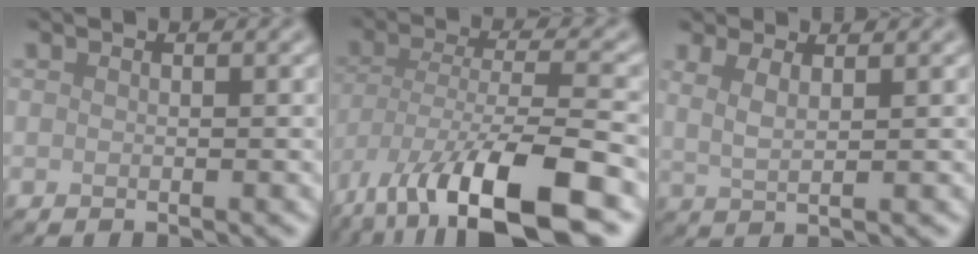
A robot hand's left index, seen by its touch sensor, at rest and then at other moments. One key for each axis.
{"total": 12.6, "fx": -7.1, "fy": 4.4, "fz": 9.4, "tx": -0.175, "ty": -0.026, "tz": -0.122}
{"total": 2.4, "fx": 1.2, "fy": 0.7, "fz": 1.9, "tx": -0.030, "ty": -0.002, "tz": 0.021}